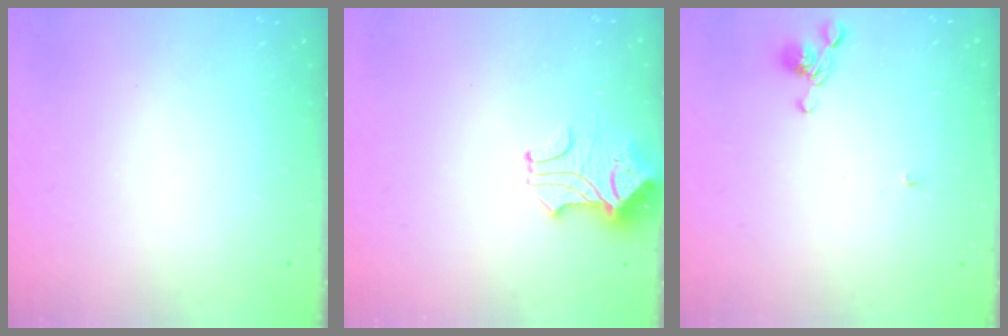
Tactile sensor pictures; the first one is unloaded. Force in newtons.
{"total": 2.0, "press": 1.6, "slide": 1.1}
{"total": 4.7, "press": 4.7, "slide": 0.5}